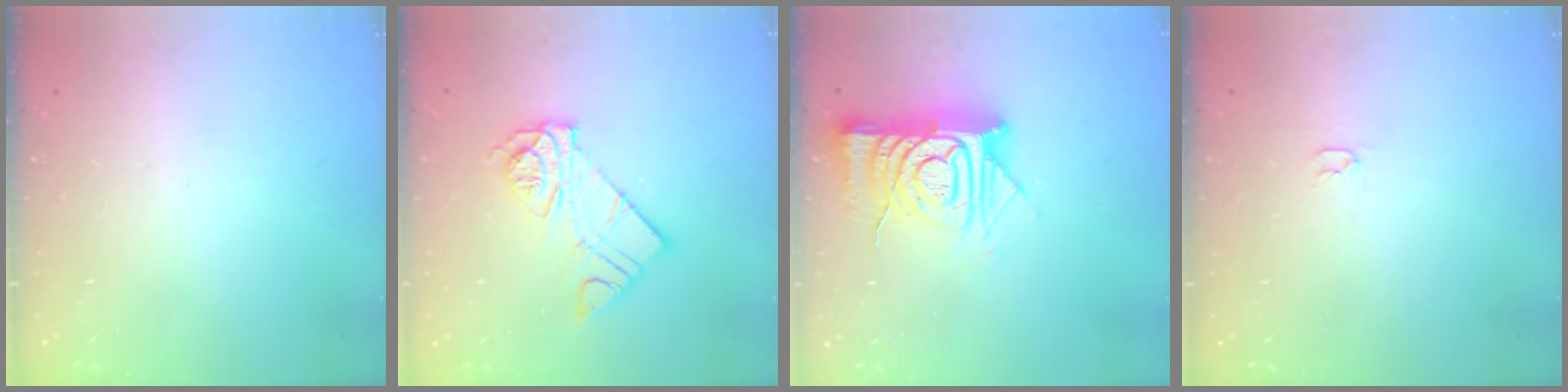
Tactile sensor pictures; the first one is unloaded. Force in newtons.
{"total": 12.1, "press": 12.1, "slide": 1.0}
{"total": 15.8, "press": 15.7, "slide": 1.4}
{"total": 2.0, "press": 2.0, "slide": 0.3}